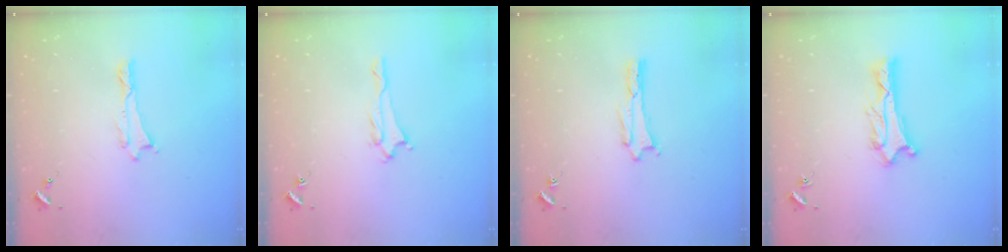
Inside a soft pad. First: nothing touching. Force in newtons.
{"total": 1.6, "press": 1.6, "slide": 0.1}
{"total": 1.1, "press": 1.1, "slide": 0.1}
{"total": 1.2, "press": 1.1, "slide": 0.1}